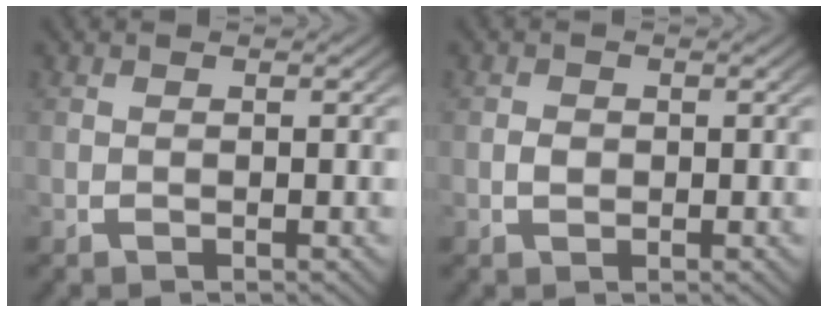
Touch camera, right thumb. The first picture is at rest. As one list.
[{"total": 1.1, "force": [-0.1, 0.9, 0.6], "torque": [-0.012, -0.004, 0.000]}]